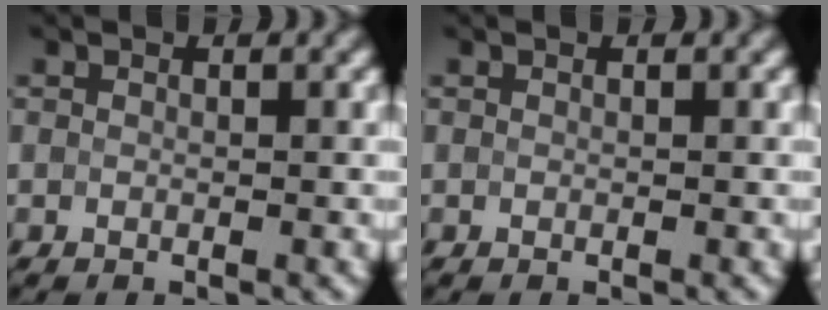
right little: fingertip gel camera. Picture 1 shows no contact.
{"total": 0.0}